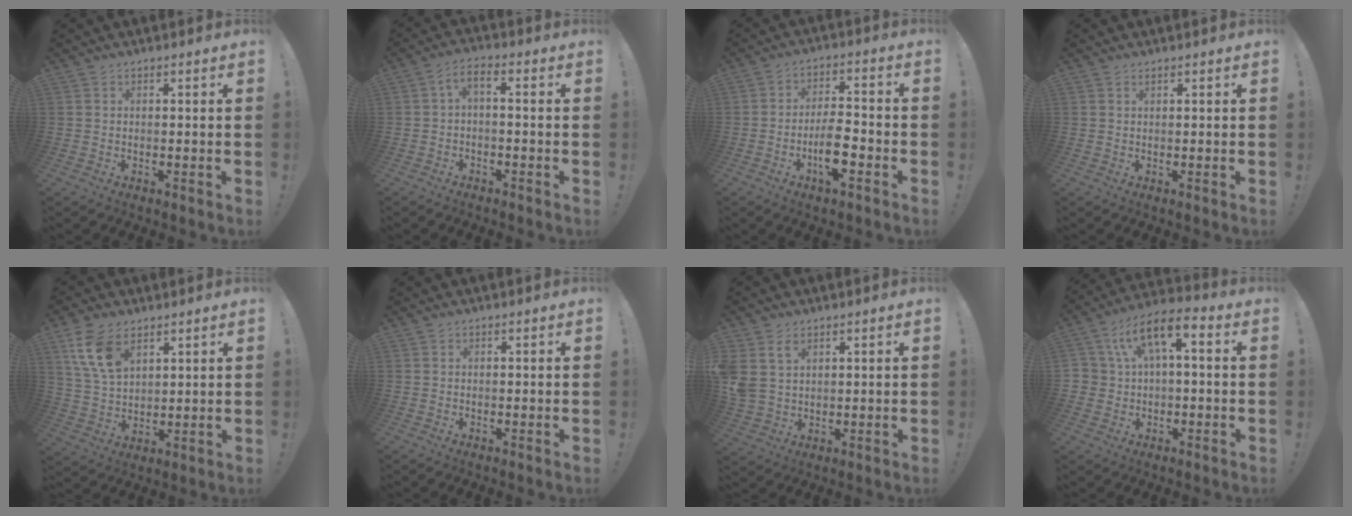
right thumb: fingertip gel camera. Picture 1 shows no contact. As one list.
[{"total": 4.0, "force": [-1.1, 1.4, 3.6], "torque": [-0.075, -0.003, -0.021]}, {"total": 9.3, "force": [-4.3, 4.3, 7.0], "torque": [-0.125, 0.019, -0.075]}, {"total": 0.6, "force": [0.5, 0.0, 0.3], "torque": [0.001, -0.003, 0.007]}, {"total": 11.4, "force": [6.3, 6.7, 6.7], "torque": [-0.130, -0.018, 0.124]}, {"total": 0.0}, {"total": 6.6, "force": [3.3, 4.5, 3.5], "torque": [-0.067, -0.011, 0.066]}, {"total": 9.6, "force": [2.4, 5.8, 7.2], "torque": [-0.130, 0.002, 0.047]}]